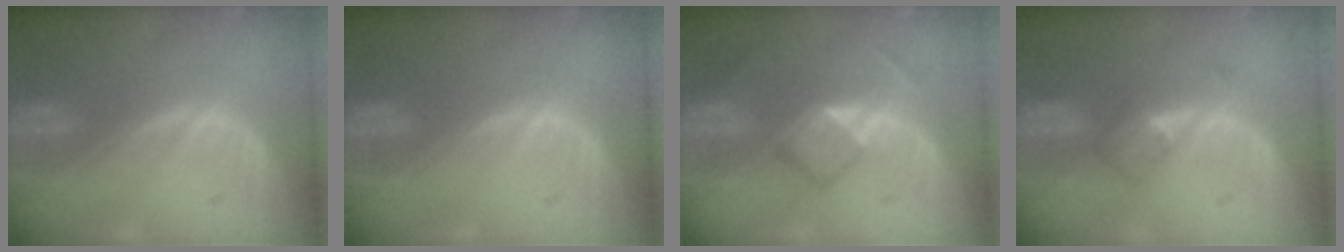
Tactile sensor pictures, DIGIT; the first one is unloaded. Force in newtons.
{"total": 0.0}
{"total": 4.6, "press": 4.5, "slide": 1.0}
{"total": 2.7, "press": 2.4, "slide": 1.1}